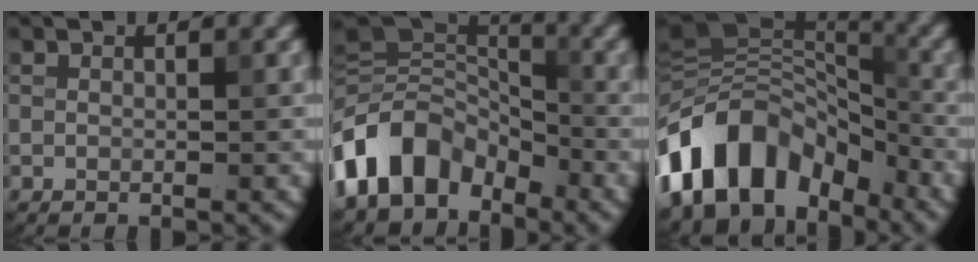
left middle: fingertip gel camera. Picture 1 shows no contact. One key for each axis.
{"total": 9.8, "fx": -4.9, "fy": 6.5, "fz": 5.5, "tx": -0.091, "ty": 0.010, "tz": -0.108}
{"total": 11.6, "fx": -6.1, "fy": 7.2, "fz": 6.7, "tx": -0.108, "ty": 0.031, "tz": -0.129}